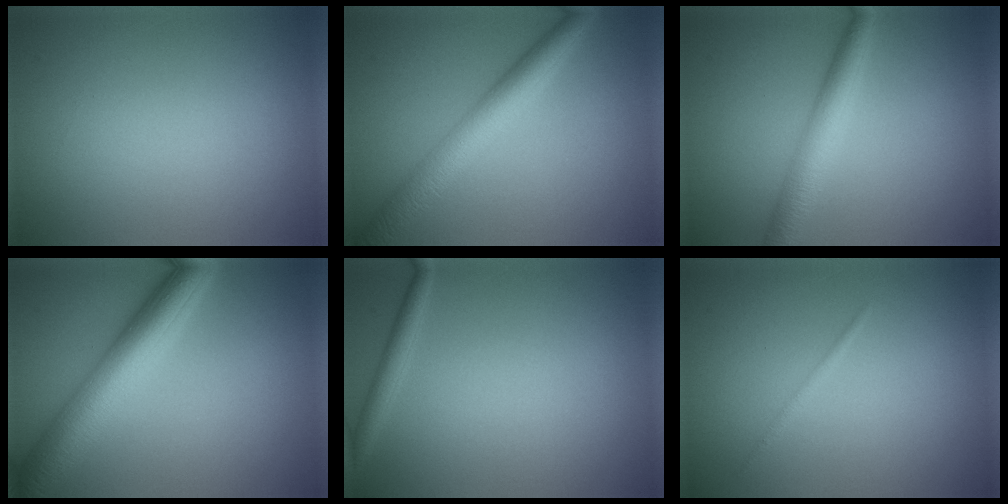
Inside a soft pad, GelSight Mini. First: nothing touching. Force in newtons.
{"total": 5.6, "press": 5.6, "slide": 0.2}
{"total": 3.9, "press": 3.9, "slide": 0.1}
{"total": 7.5, "press": 7.5, "slide": 0.2}
{"total": 1.5, "press": 1.4, "slide": 0.1}
{"total": 0.6, "press": 0.6, "slide": 0.0}